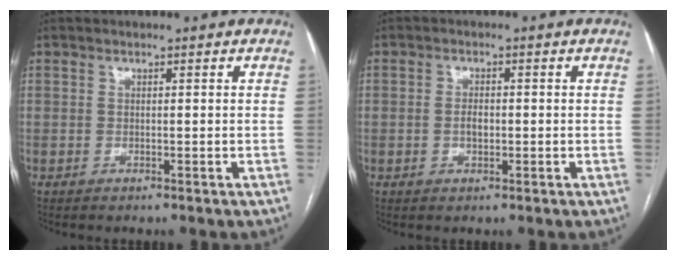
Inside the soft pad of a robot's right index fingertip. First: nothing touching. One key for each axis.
{"total": 2.3, "fx": -0.3, "fy": 1.2, "fz": 1.9, "tx": -0.034, "ty": 0.003, "tz": -0.004}